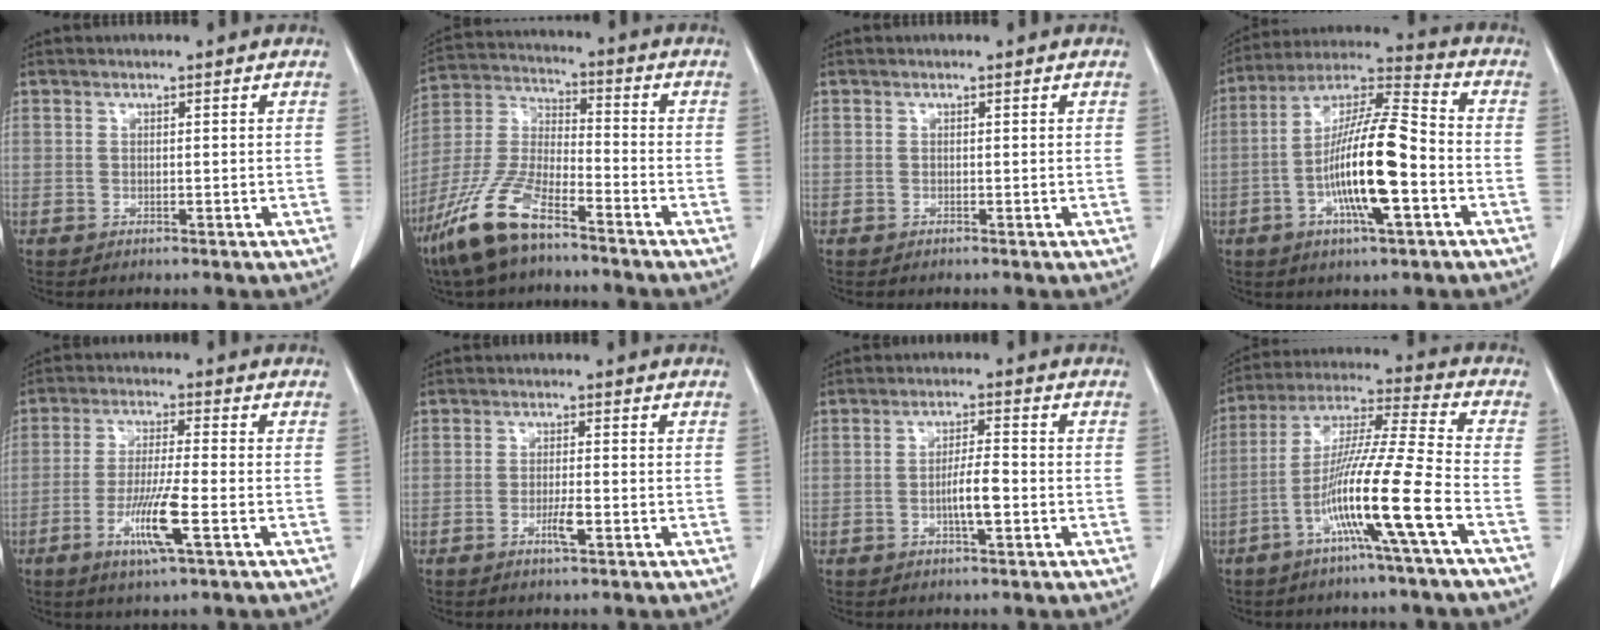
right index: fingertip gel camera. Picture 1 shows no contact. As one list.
[{"total": 12.9, "force": [-8.8, 3.2, 8.9], "torque": [-0.204, -0.017, -0.175]}, {"total": 0.0}, {"total": 15.9, "force": [-4.0, 2.1, 15.2], "torque": [-0.287, 0.003, -0.074]}, {"total": 8.5, "force": [-3.3, 0.0, 7.9], "torque": [-0.148, -0.014, -0.059]}, {"total": 2.9, "force": [-1.2, 0.2, 2.7], "torque": [-0.046, 0.000, -0.019]}, {"total": 4.7, "force": [-1.3, 0.6, 4.5], "torque": [-0.083, 0.001, -0.022]}, {"total": 14.8, "force": [-5.9, -1.7, 13.4], "torque": [-0.253, -0.004, -0.113]}]